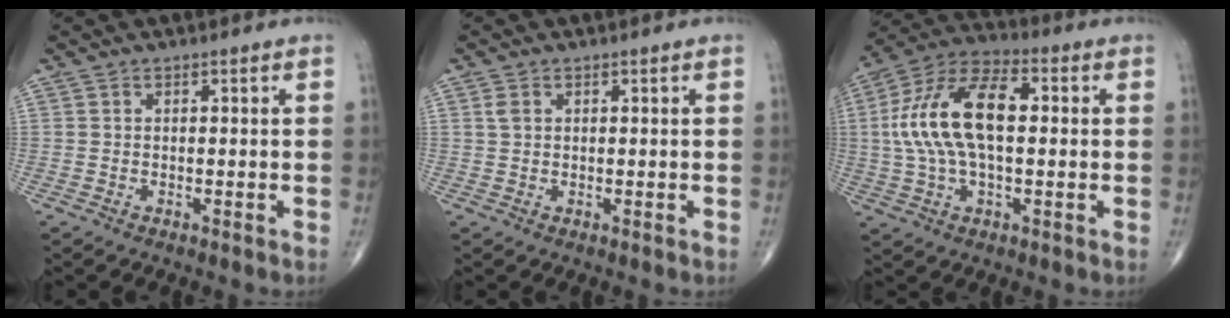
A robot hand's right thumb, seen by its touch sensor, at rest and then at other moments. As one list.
[{"total": 1.4, "force": [0.5, 1.0, 0.8], "torque": [-0.018, 0.003, 0.013]}, {"total": 17.1, "force": [1.5, 8.6, 14.7], "torque": [-0.290, 0.031, 0.022]}]